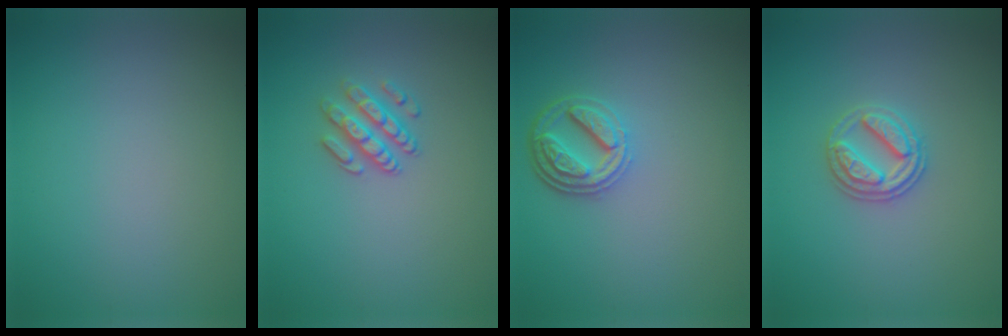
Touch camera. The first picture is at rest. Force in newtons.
{"total": 2.5, "press": 2.3, "slide": 0.9}
{"total": 3.9, "press": 3.1, "slide": 2.4}
{"total": 2.9, "press": 2.8, "slide": 0.9}